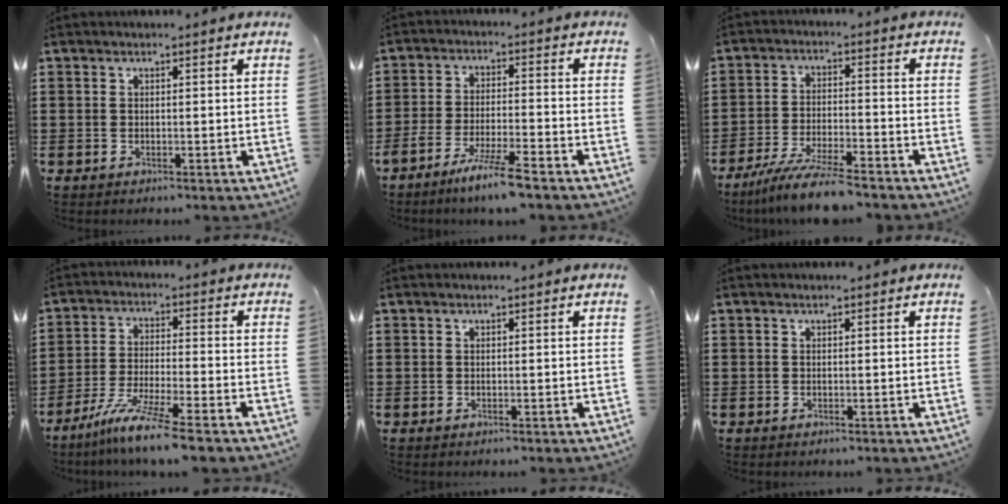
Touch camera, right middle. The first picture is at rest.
{"total": 6.2, "force": [-5.1, -0.3, 3.5], "torque": [-0.067, -0.015, -0.095]}
{"total": 7.8, "force": [-6.8, 0.2, 4.0], "torque": [-0.081, -0.007, -0.128]}
{"total": 8.3, "force": [-6.6, -0.2, 5.0], "torque": [-0.102, -0.015, -0.128]}
{"total": 0.0}
{"total": 0.0}